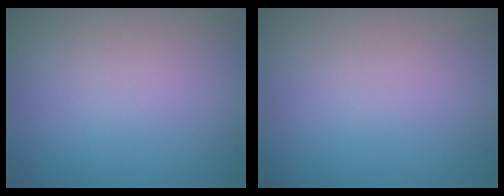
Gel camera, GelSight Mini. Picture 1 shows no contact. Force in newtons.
{"total": 0.0}